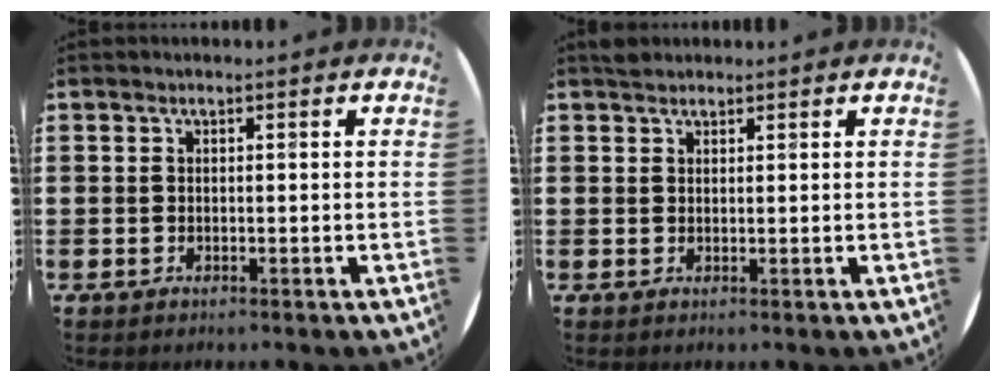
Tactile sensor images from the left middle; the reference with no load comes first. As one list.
[{"total": 1.1, "force": [1.1, 0.4, 0.0], "torque": [-0.002, 0.003, 0.021]}]